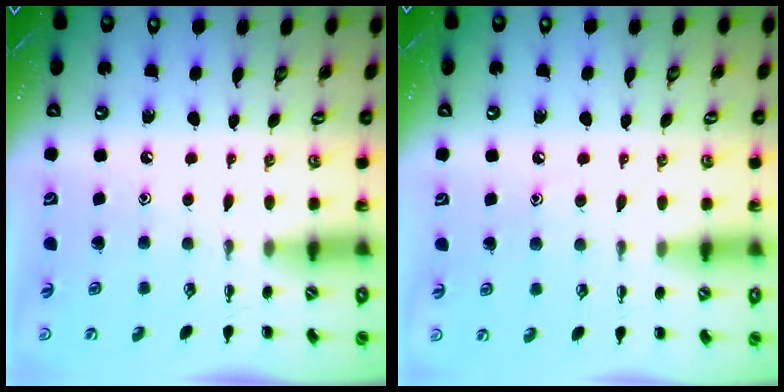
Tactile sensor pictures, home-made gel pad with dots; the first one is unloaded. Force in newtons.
{"total": 5.1, "press": 4.9, "slide": 1.4}